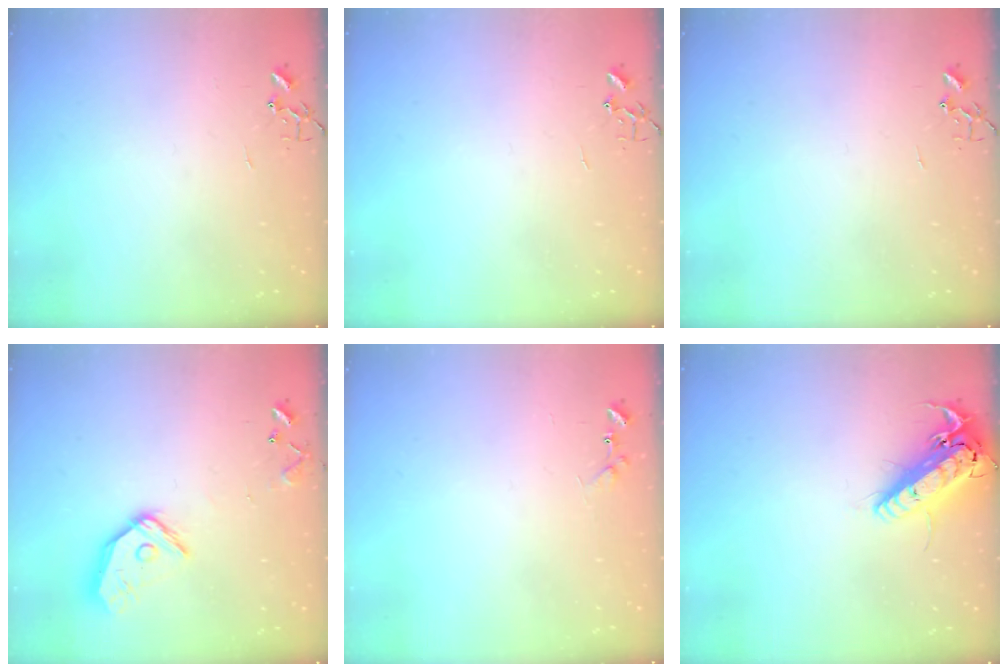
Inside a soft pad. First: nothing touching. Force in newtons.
{"total": 0.0}
{"total": 0.0}
{"total": 12.2, "press": 12.2, "slide": 1.1}
{"total": 7.1, "press": 7.0, "slide": 0.5}
{"total": 16.5, "press": 16.3, "slide": 3.0}